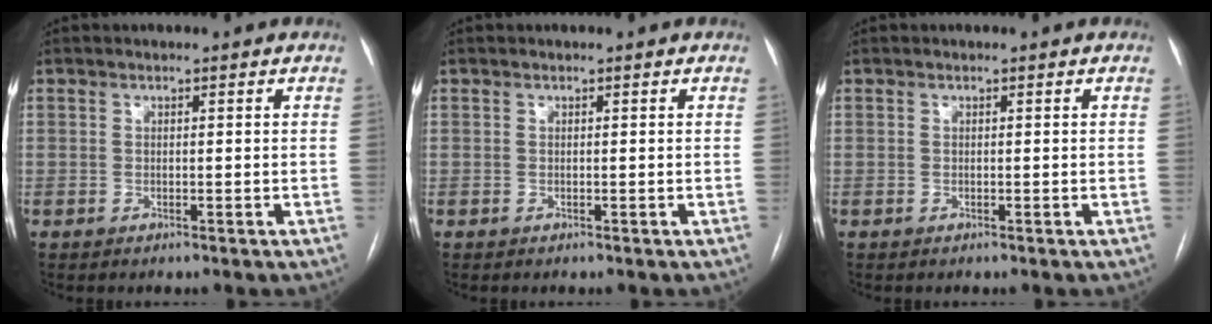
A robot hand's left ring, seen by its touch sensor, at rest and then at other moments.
{"total": 0.0}
{"total": 0.0}